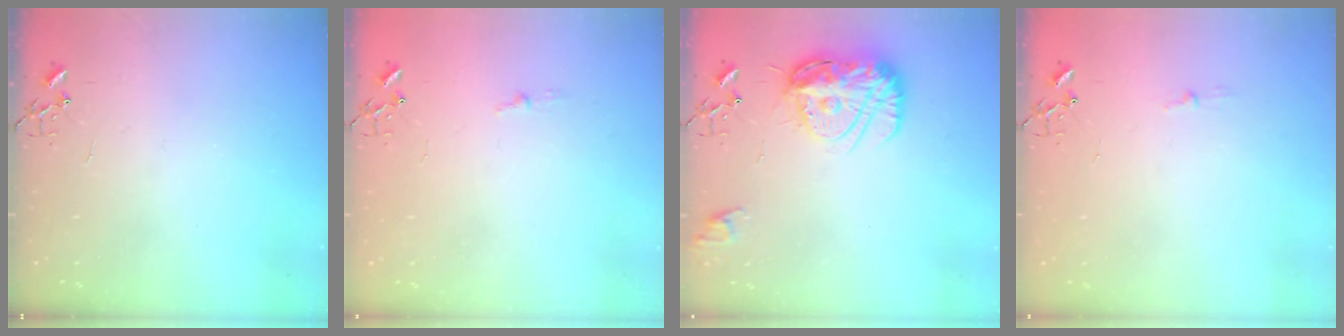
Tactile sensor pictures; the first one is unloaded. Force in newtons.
{"total": 3.2, "press": 3.2, "slide": 0.5}
{"total": 16.2, "press": 16.1, "slide": 1.1}
{"total": 2.9, "press": 2.9, "slide": 0.4}